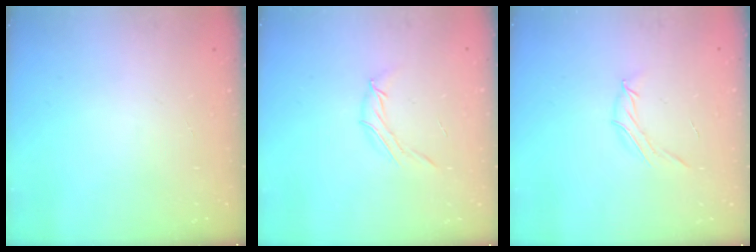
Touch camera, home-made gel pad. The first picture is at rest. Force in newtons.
{"total": 6.3, "press": 6.3, "slide": 0.5}
{"total": 6.6, "press": 6.6, "slide": 0.9}